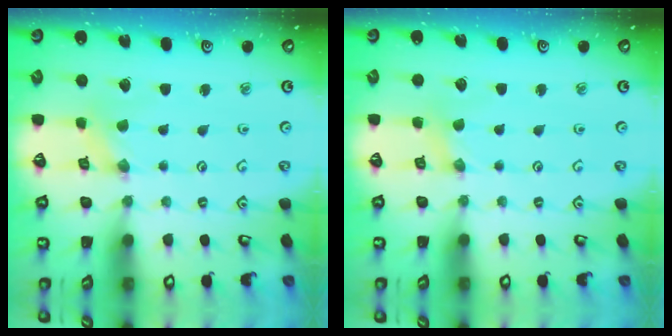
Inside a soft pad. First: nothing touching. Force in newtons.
{"total": 1.1, "press": 1.1, "slide": 0.2}